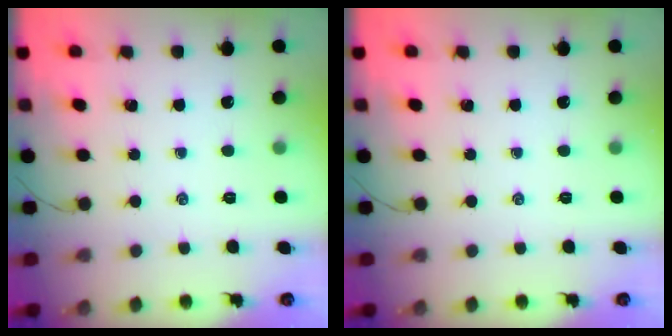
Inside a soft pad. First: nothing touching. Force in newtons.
{"total": 0.0}